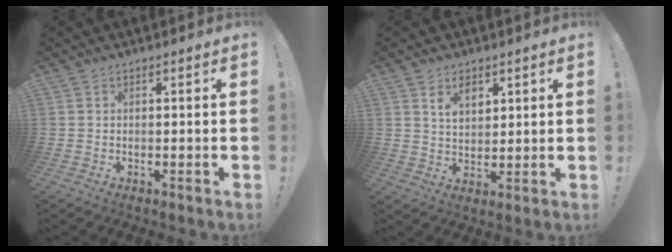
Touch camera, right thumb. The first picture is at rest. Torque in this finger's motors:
{"motor_torque": [0.35, 1.03, 0.17, -0.13, 0.00]}